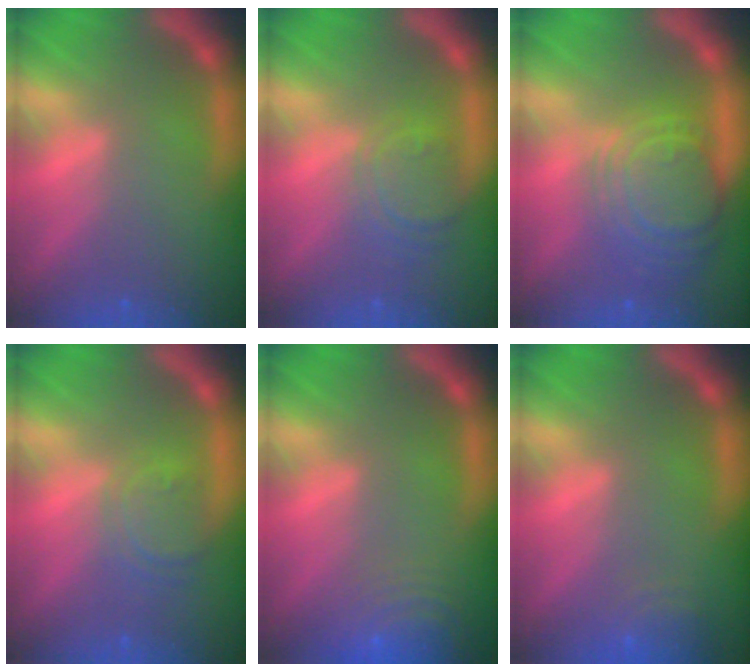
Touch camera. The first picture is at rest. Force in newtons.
{"total": 4.0}
{"total": 9.1}
{"total": 3.5}
{"total": 8.5}
{"total": 3.0}